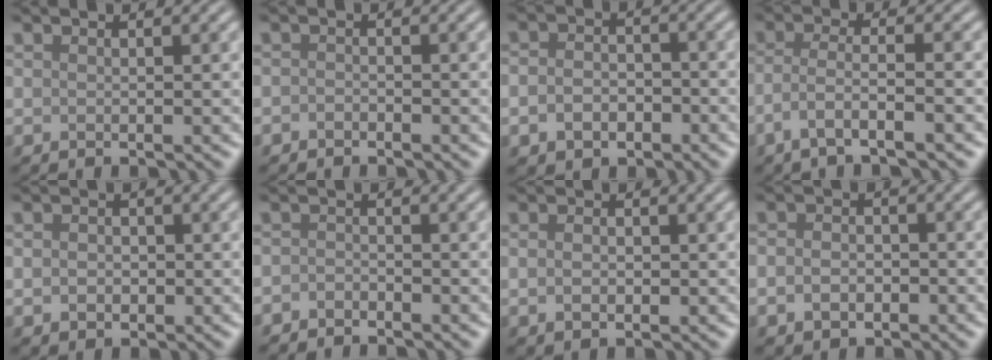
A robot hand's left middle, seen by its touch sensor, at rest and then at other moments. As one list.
[{"total": 0.7, "force": [-0.6, 0.4, 0.2], "torque": [-0.003, -0.001, -0.013]}, {"total": 3.1, "force": [-1.2, 2.3, 1.7], "torque": [-0.031, -0.003, -0.027]}, {"total": 3.7, "force": [-2.2, 0.6, 2.9], "torque": [-0.055, 0.005, -0.053]}, {"total": 2.0, "force": [-0.1, 1.6, 1.2], "torque": [-0.019, -0.001, -0.001]}, {"total": 1.1, "force": [-1.0, 0.5, 0.2], "torque": [-0.002, 0.002, -0.021]}, {"total": 1.9, "force": [0.1, 1.3, 1.4], "torque": [-0.028, 0.000, 0.006]}, {"total": 2.5, "force": [-0.8, 1.9, 1.5], "torque": [-0.026, -0.002, -0.019]}]